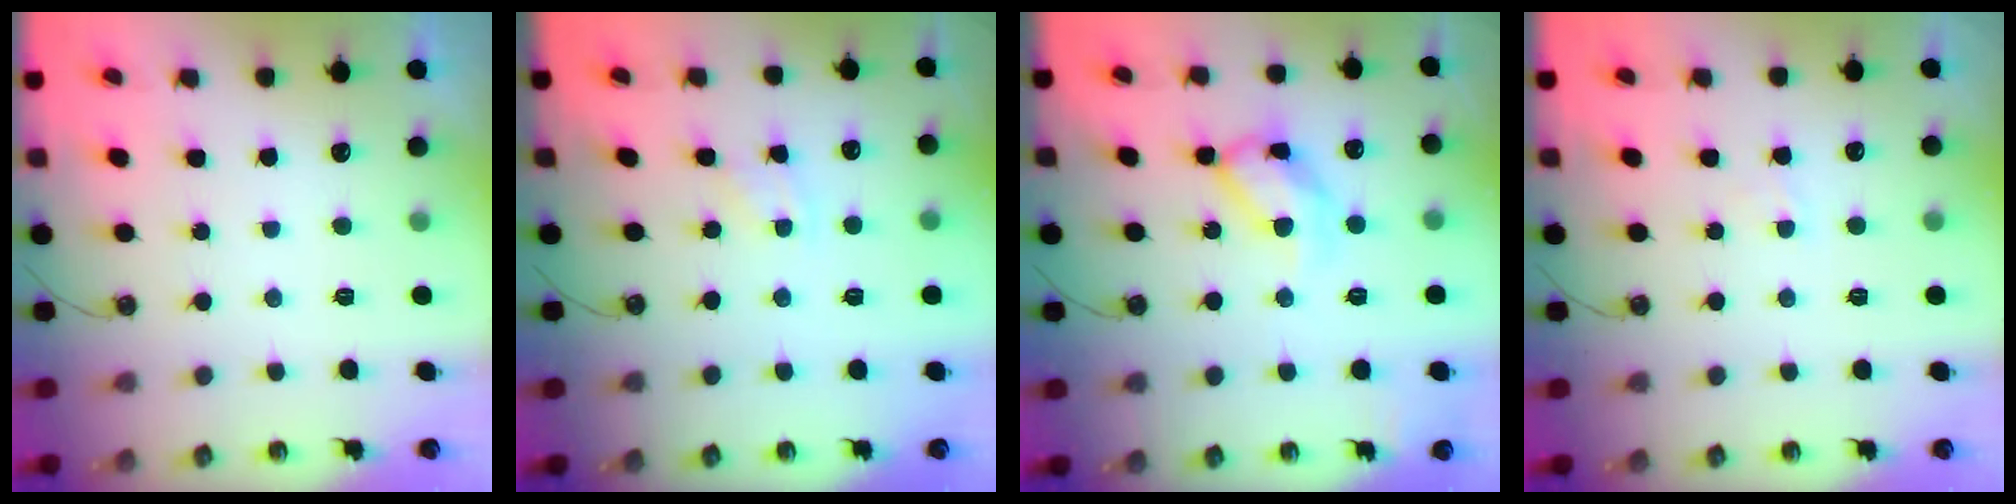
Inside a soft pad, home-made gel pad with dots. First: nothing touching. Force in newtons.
{"total": 1.9, "press": 1.9, "slide": 0.4}
{"total": 13.2, "press": 13.1, "slide": 1.6}
{"total": 2.7, "press": 2.7, "slide": 0.4}